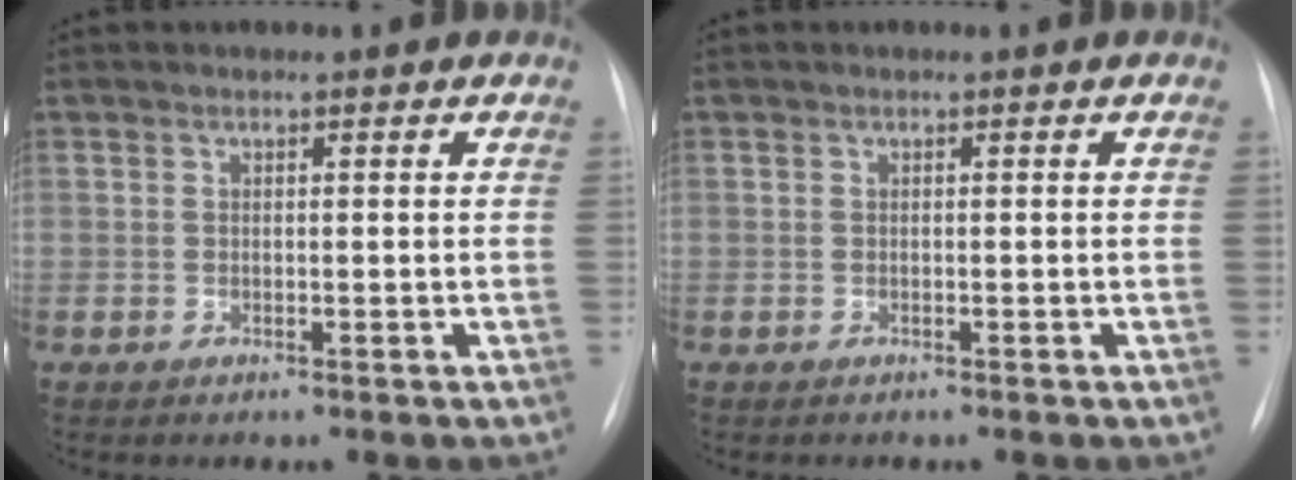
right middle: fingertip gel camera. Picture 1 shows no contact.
{"total": 0.0}